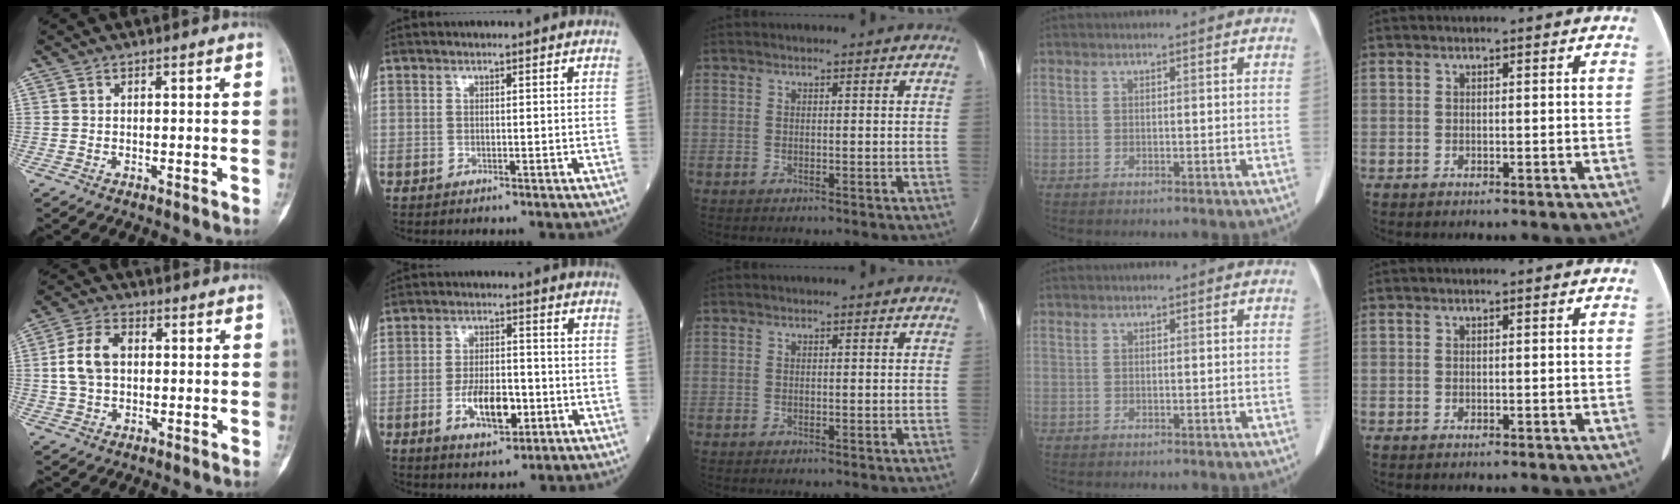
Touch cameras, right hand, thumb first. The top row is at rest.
{"thumb": {"total": 8.4, "force": [0.7, 5.8, 6.0], "torque": [-0.110, 0.017, 0.011]}, "index": {"total": 8.6, "force": [-2.9, 3.7, 7.3], "torque": [-0.140, 0.002, -0.043]}}